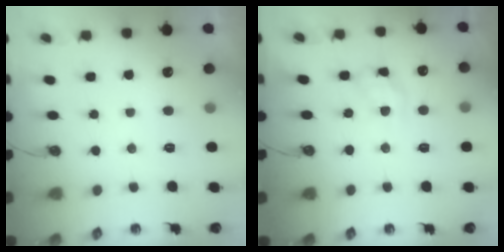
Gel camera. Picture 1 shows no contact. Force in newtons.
{"total": 9.9, "press": 9.9, "slide": 0.4}